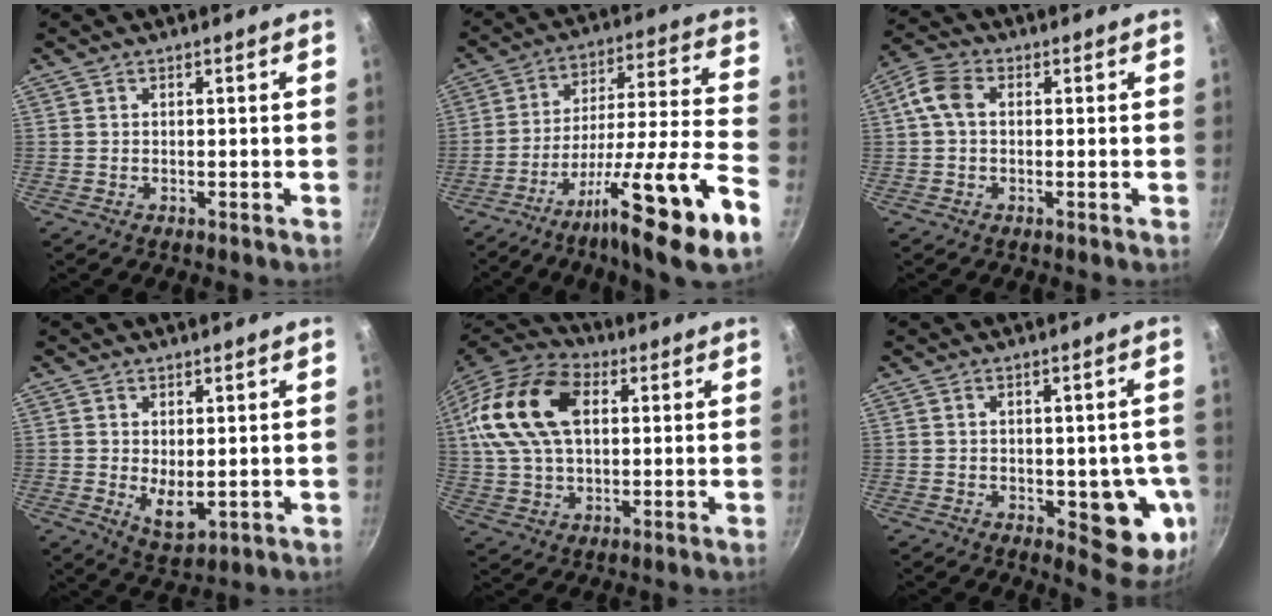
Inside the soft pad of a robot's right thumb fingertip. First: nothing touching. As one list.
[{"total": 23.0, "force": [-12.1, 2.0, 19.5], "torque": [-0.279, 0.045, -0.196]}, {"total": 5.6, "force": [0.5, 3.8, 4.0], "torque": [-0.087, 0.015, -0.002]}, {"total": 5.2, "force": [0.5, 3.0, 4.3], "torque": [-0.063, -0.020, 0.020]}, {"total": 20.5, "force": [4.9, 12.9, 15.2], "torque": [-0.281, 0.018, 0.081]}, {"total": 11.8, "force": [-2.0, 5.1, 10.5], "torque": [-0.078, -0.007, -0.019]}]